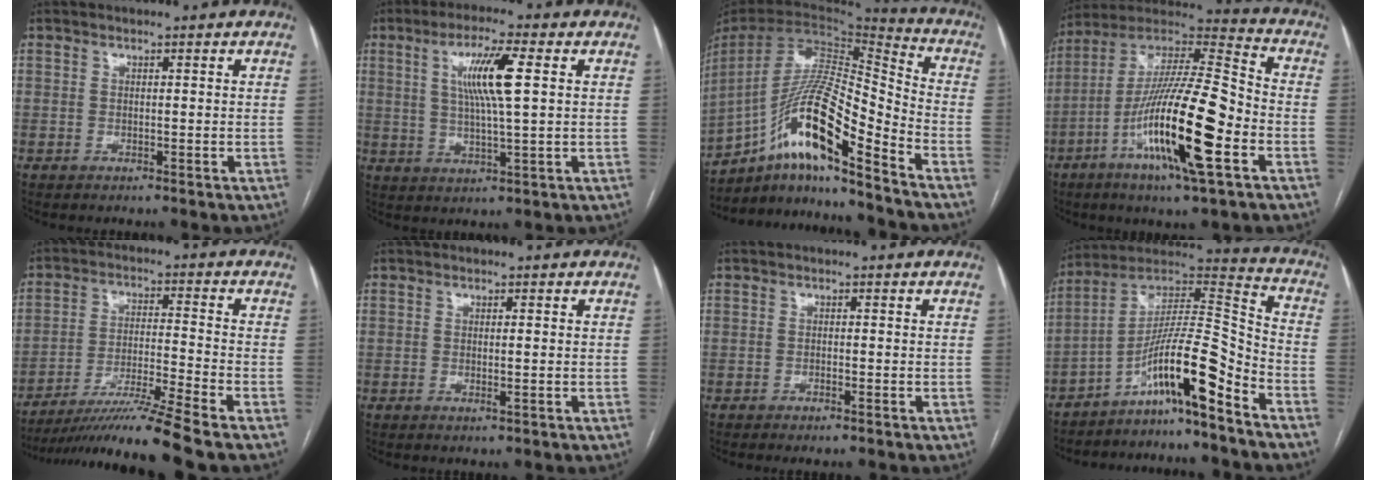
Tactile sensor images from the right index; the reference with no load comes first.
{"total": 8.9, "force": [2.3, 0.4, 8.6], "torque": [-0.161, 0.004, 0.041]}
{"total": 18.9, "force": [-12.3, 1.7, 14.2], "torque": [-0.288, 0.001, -0.224]}
{"total": 21.0, "force": [-7.3, 2.2, 19.6], "torque": [-0.374, -0.014, -0.130]}
{"total": 12.6, "force": [-10.4, -2.9, 6.4], "torque": [-0.109, -0.023, -0.179]}
{"total": 1.1, "force": [-0.2, 0.0, 1.1], "torque": [-0.020, -0.004, -0.001]}
{"total": 1.0, "force": [-0.8, 0.0, 0.7], "torque": [-0.015, -0.002, -0.012]}
{"total": 13.8, "force": [-8.8, 0.0, 10.7], "torque": [-0.195, 0.027, -0.152]}